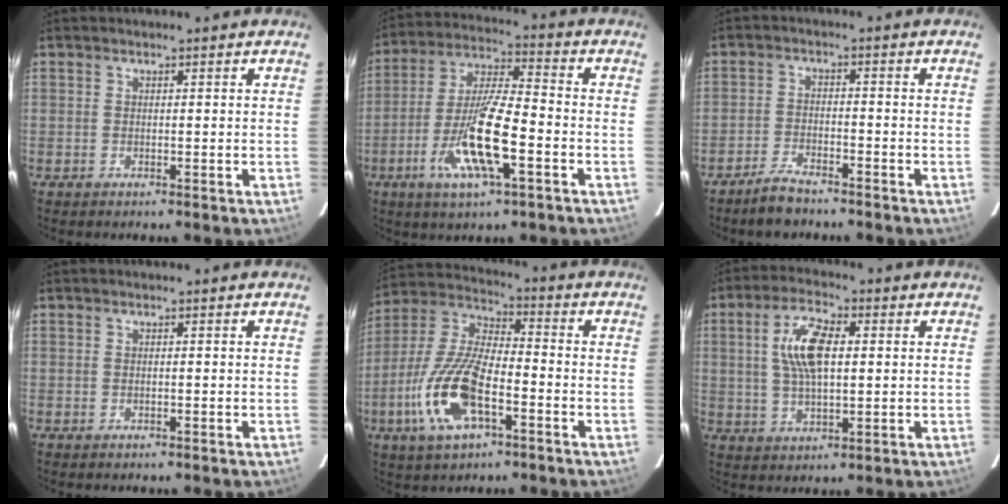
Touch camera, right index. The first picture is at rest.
{"total": 14.9, "force": [-5.6, 3.1, 13.4], "torque": [-0.277, -0.010, -0.109]}
{"total": 4.8, "force": [-4.2, 1.3, 2.0], "torque": [-0.059, 0.001, -0.078]}
{"total": 0.0}
{"total": 16.2, "force": [-6.3, 6.5, 13.4], "torque": [-0.293, -0.008, -0.125]}
{"total": 9.6, "force": [1.8, 4.1, 8.5], "torque": [-0.164, 0.012, 0.036]}